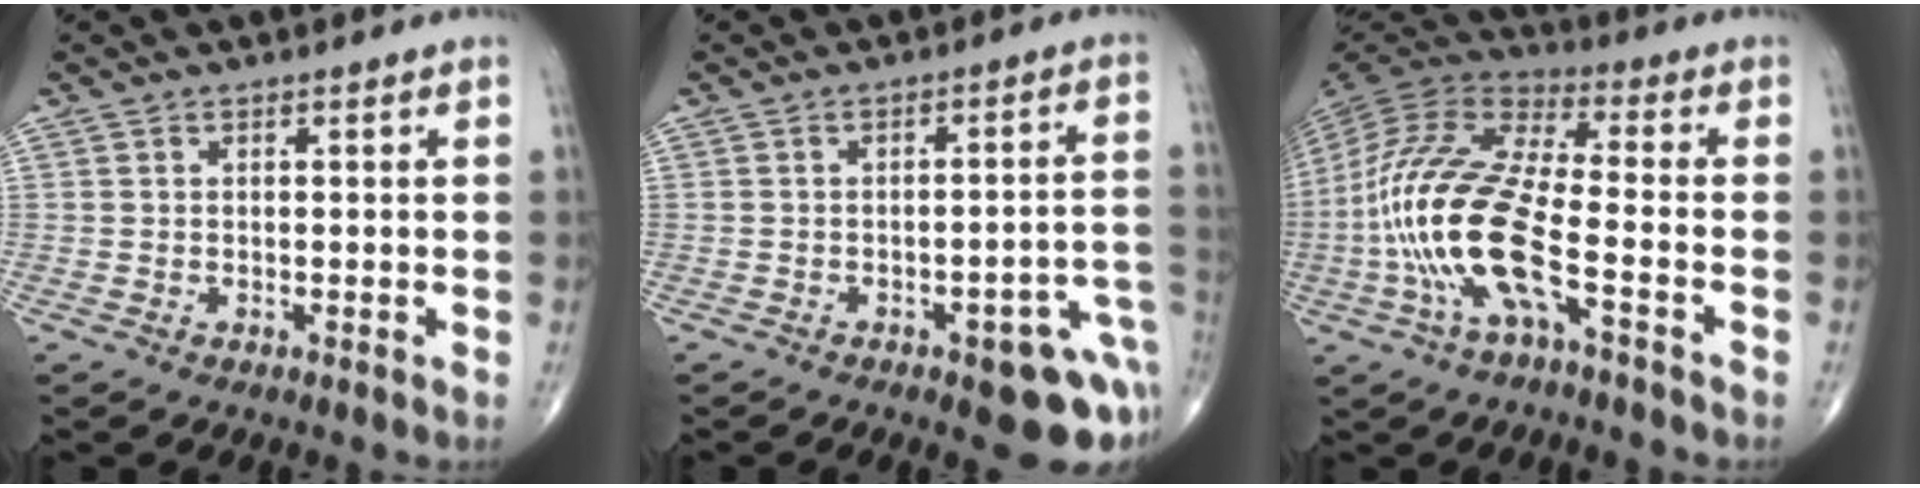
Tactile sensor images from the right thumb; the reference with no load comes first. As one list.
[{"total": 12.0, "force": [-5.3, 4.1, 10.0], "torque": [-0.082, 0.037, -0.053]}, {"total": 19.3, "force": [-5.7, 6.1, 17.4], "torque": [-0.387, 0.033, -0.107]}]